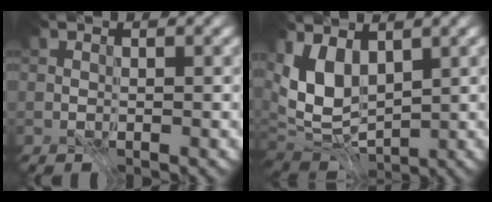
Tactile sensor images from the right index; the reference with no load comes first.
{"total": 6.7, "force": [0.9, 4.2, 5.2], "torque": [-0.104, -0.008, 0.009]}